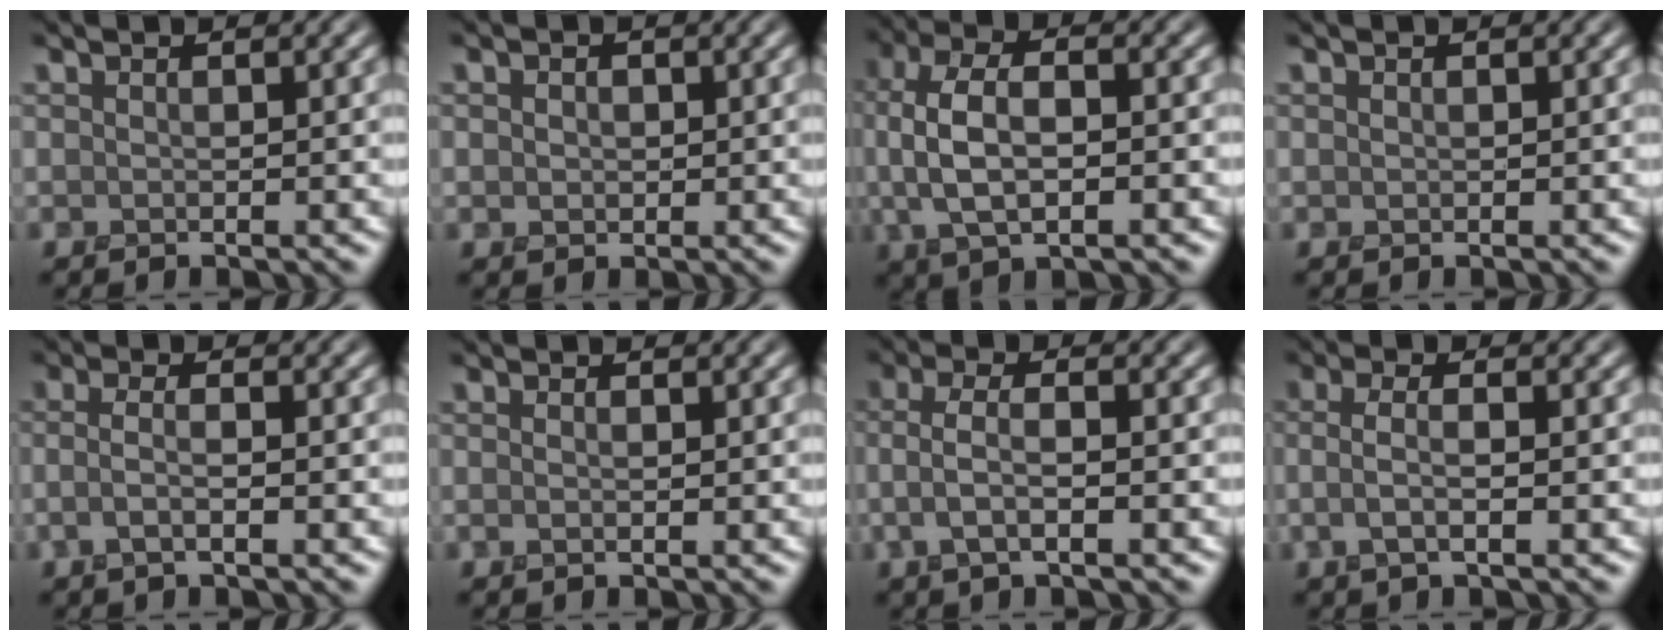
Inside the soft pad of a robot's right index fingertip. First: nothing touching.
{"total": 1.5, "force": [0.1, 1.3, 0.7], "torque": [-0.014, -0.002, -0.001]}
{"total": 5.7, "force": [-0.2, 2.7, 5.0], "torque": [-0.101, 0.005, -0.009]}
{"total": 0.0}
{"total": 1.6, "force": [-0.8, 0.2, 1.4], "torque": [-0.026, -0.010, -0.021]}
{"total": 0.0}
{"total": 2.6, "force": [-0.8, 0.5, 2.4], "torque": [-0.051, -0.006, -0.017]}
{"total": 2.1, "force": [-0.5, 0.4, 2.0], "torque": [-0.040, -0.010, -0.013]}